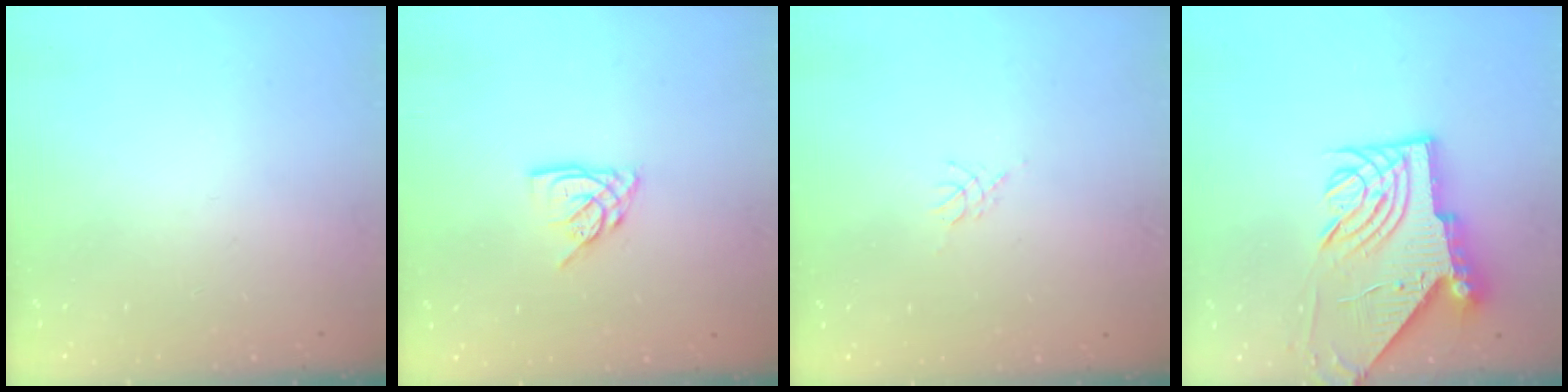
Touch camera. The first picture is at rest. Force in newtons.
{"total": 6.4, "press": 6.4, "slide": 0.7}
{"total": 3.2, "press": 3.1, "slide": 0.6}
{"total": 11.4, "press": 11.3, "slide": 1.6}